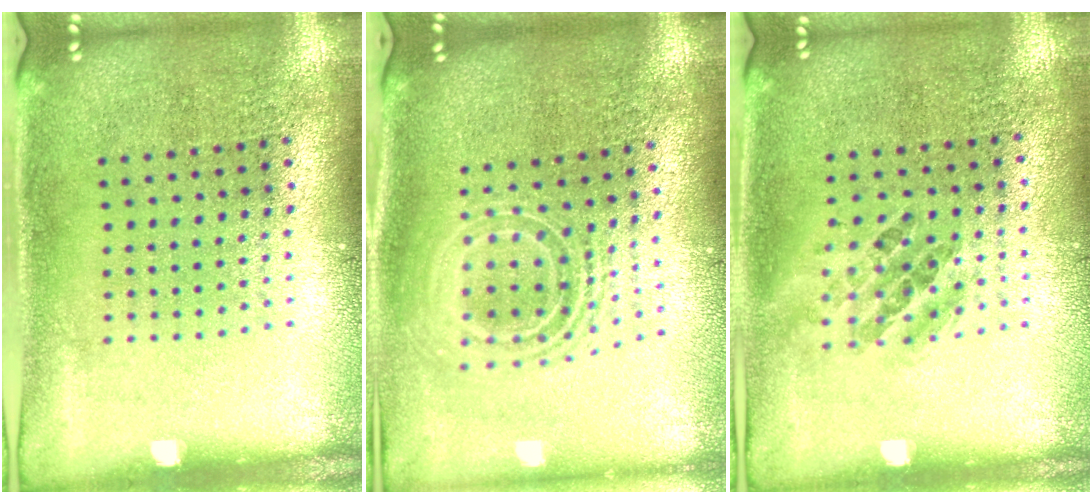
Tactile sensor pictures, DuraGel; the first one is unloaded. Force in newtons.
{"total": 2.1, "press": 1.5, "slide": 1.4}
{"total": 0.9, "press": 0.8, "slide": 0.5}